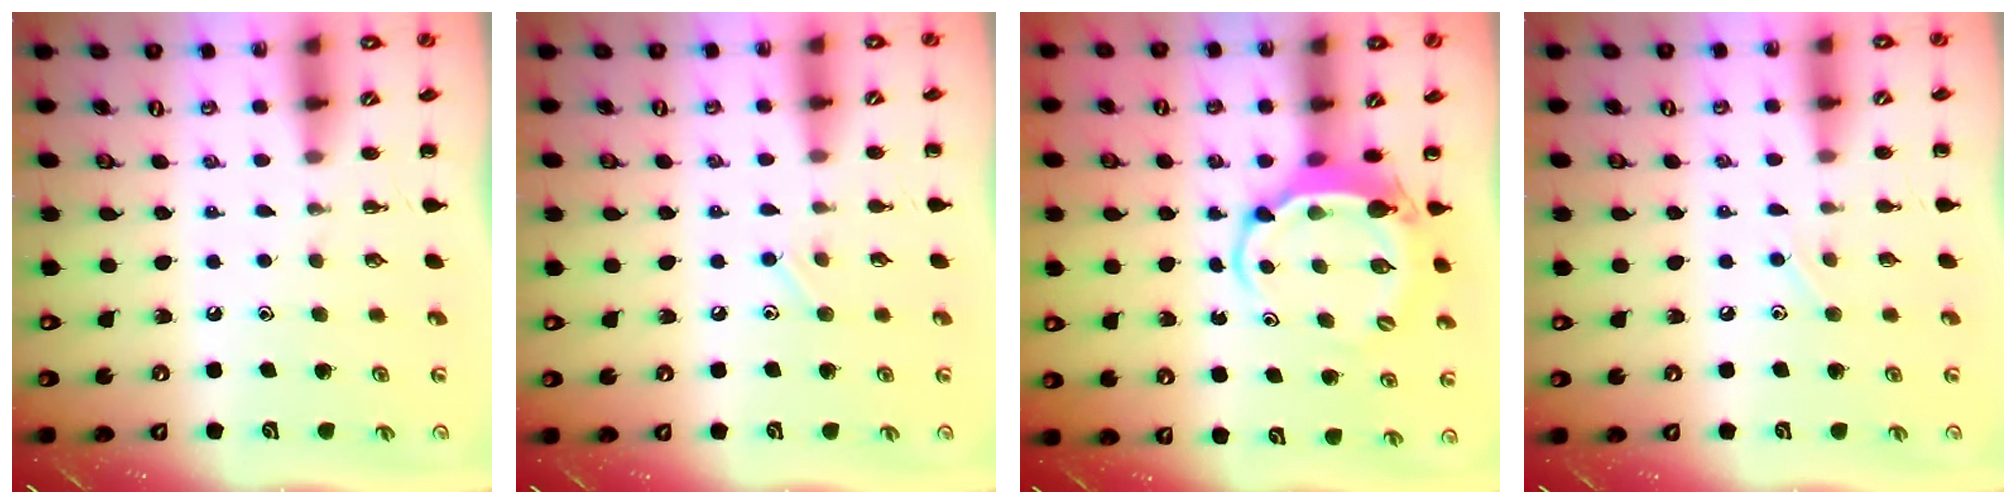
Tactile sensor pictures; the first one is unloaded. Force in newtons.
{"total": 6.6, "press": 6.3, "slide": 1.9}
{"total": 5.9, "press": 5.8, "slide": 1.2}
{"total": 4.1, "press": 3.9, "slide": 1.1}